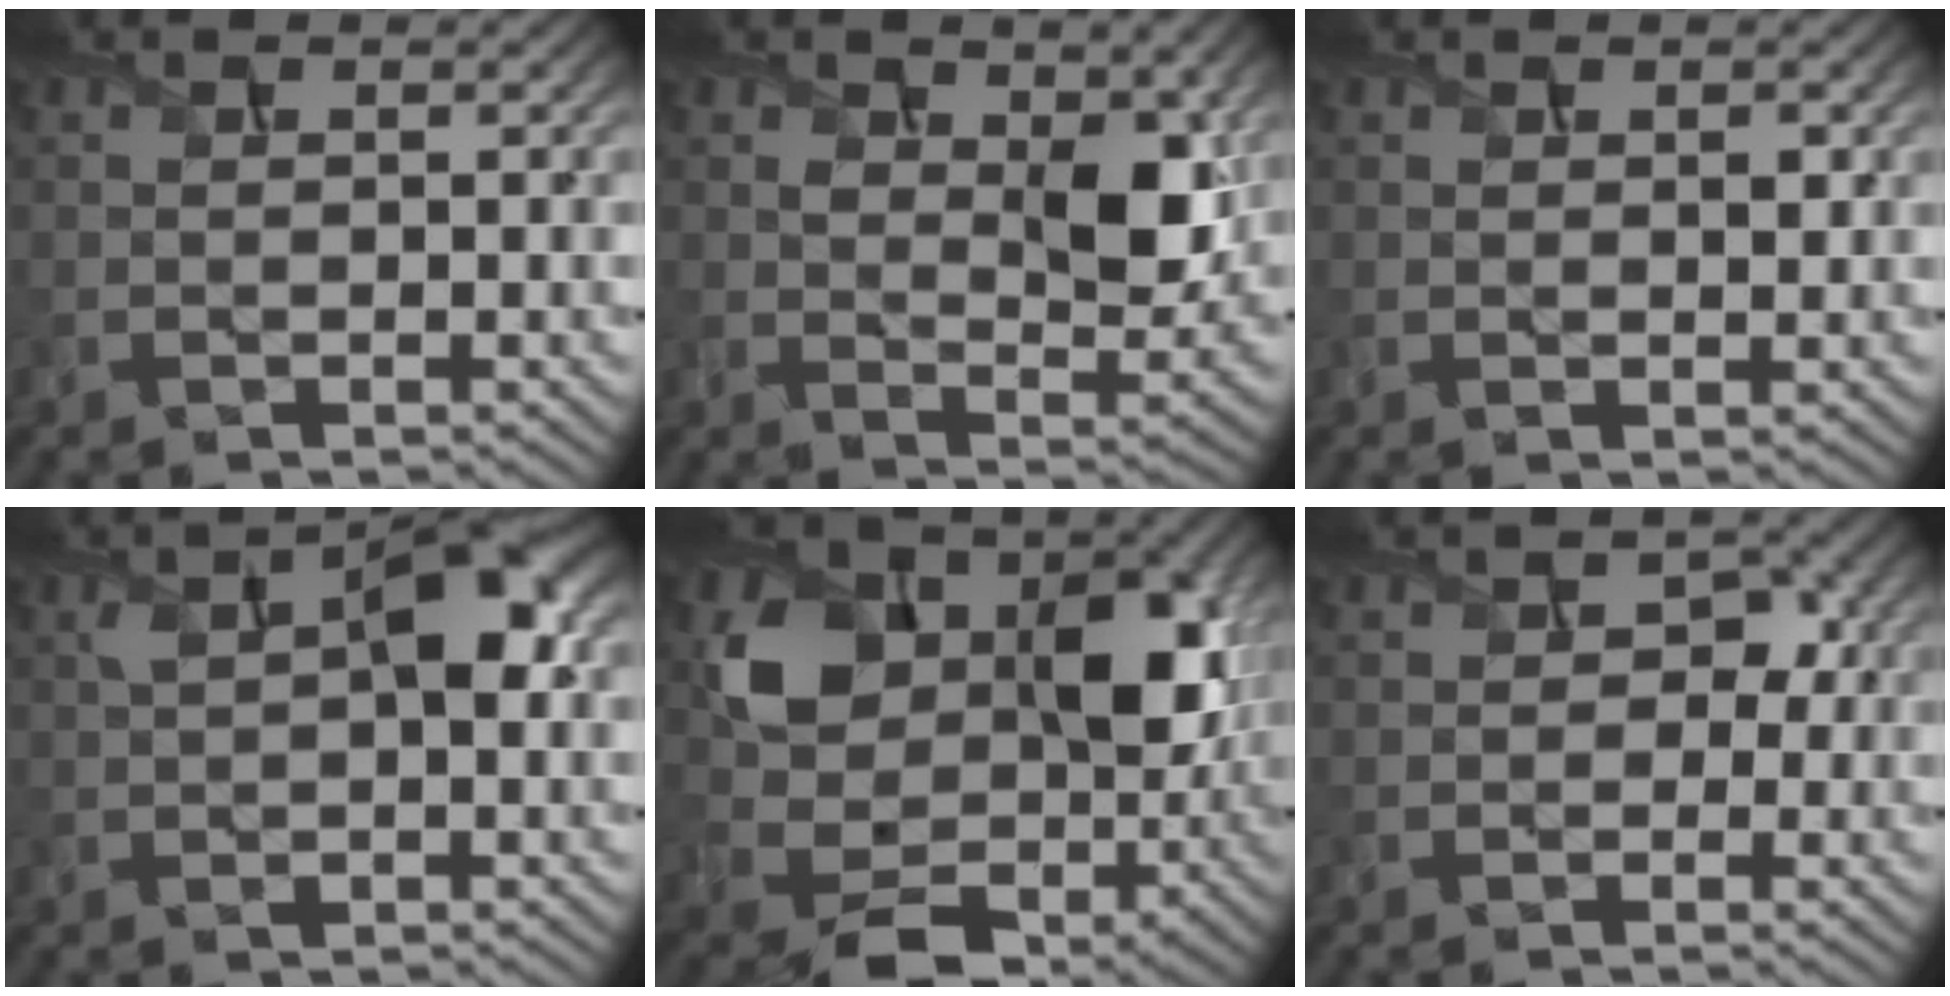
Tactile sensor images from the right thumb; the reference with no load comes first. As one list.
[{"total": 7.2, "force": [2.3, 4.2, 5.4], "torque": [-0.097, -0.016, 0.043]}, {"total": 1.3, "force": [0.6, 0.7, 0.8], "torque": [-0.016, -0.004, 0.014]}, {"total": 7.5, "force": [0.9, 3.7, 6.4], "torque": [-0.118, 0.006, 0.015]}, {"total": 13.3, "force": [1.1, 10.0, 8.8], "torque": [-0.147, -0.015, 0.025]}, {"total": 2.6, "force": [0.0, 2.3, 1.3], "torque": [-0.004, 0.008, -0.011]}]